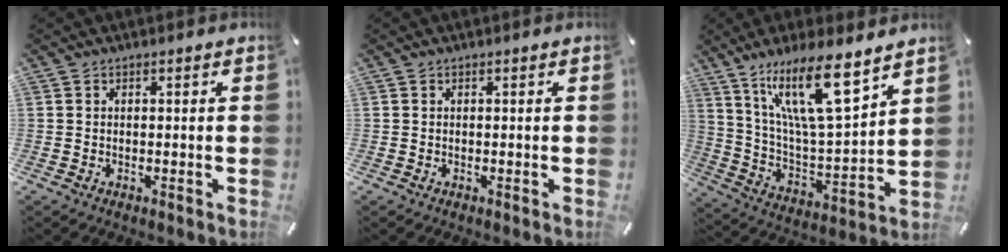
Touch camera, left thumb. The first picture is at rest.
{"total": 0.0}
{"total": 19.0, "force": [12.2, 5.2, 13.6], "torque": [-0.254, -0.064, 0.202]}